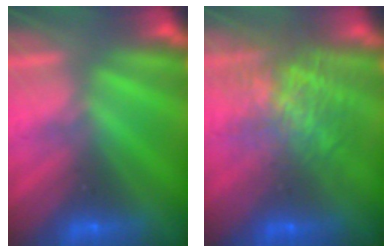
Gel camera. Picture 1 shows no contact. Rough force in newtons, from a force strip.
{"total": 7.7}